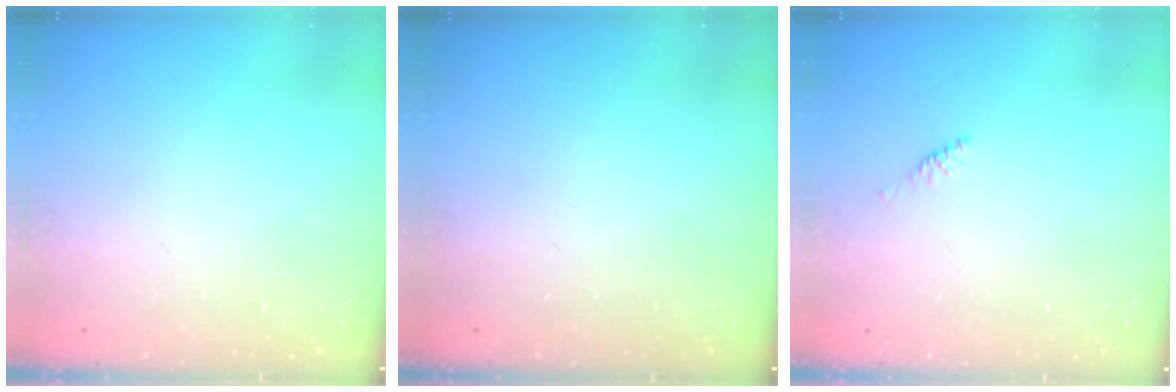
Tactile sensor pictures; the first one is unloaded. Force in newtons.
{"total": 0.0}
{"total": 2.4, "press": 2.3, "slide": 0.7}